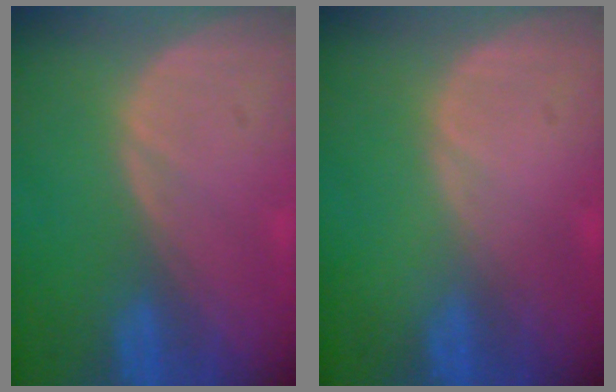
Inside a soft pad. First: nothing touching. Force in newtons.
{"total": 0.0}